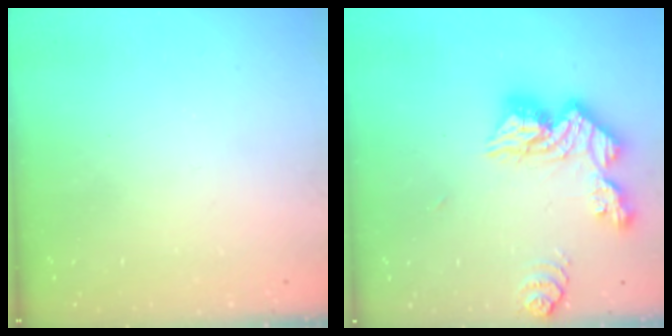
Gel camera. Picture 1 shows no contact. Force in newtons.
{"total": 14.2, "press": 14.1, "slide": 1.4}